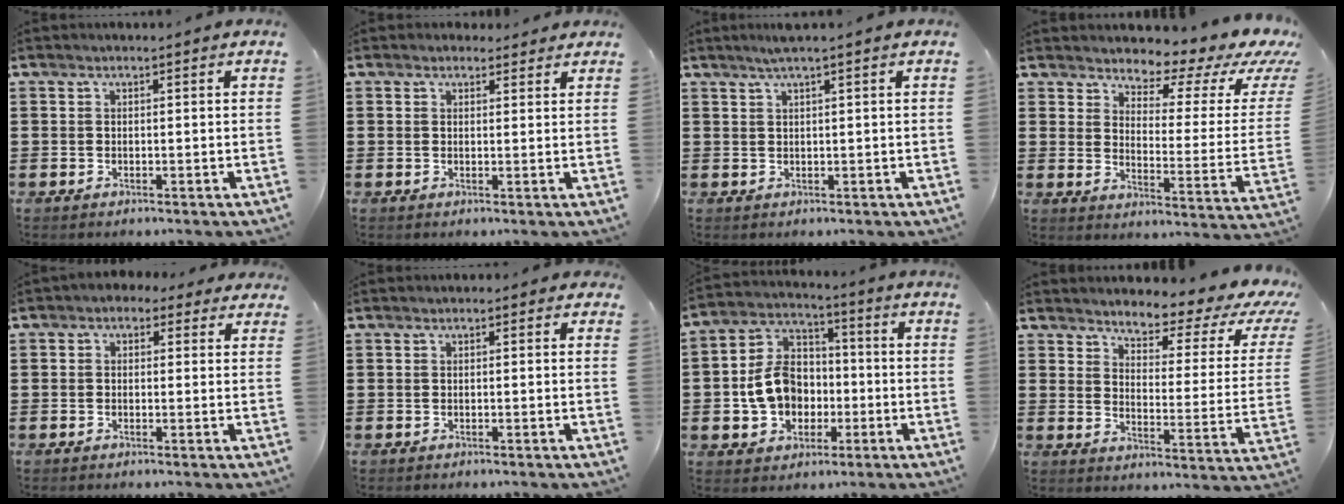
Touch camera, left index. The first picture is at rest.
{"total": 1.5, "force": [1.2, 0.8, 0.3], "torque": [-0.001, 0.002, 0.022]}
{"total": 1.7, "force": [1.0, -0.3, 1.4], "torque": [-0.026, 0.000, 0.017]}
{"total": 4.9, "force": [4.3, 1.6, 1.7], "torque": [-0.046, -0.038, 0.067]}
{"total": 1.6, "force": [0.2, 1.4, 0.8], "torque": [-0.020, 0.009, 0.001]}
{"total": 0.5, "force": [-0.2, 0.4, 0.3], "torque": [-0.006, 0.003, -0.004]}
{"total": 9.5, "force": [-1.5, 7.8, 5.1], "torque": [-0.133, 0.025, -0.029]}
{"total": 3.6, "force": [3.0, 0.9, 1.6], "torque": [-0.039, -0.030, 0.039]}